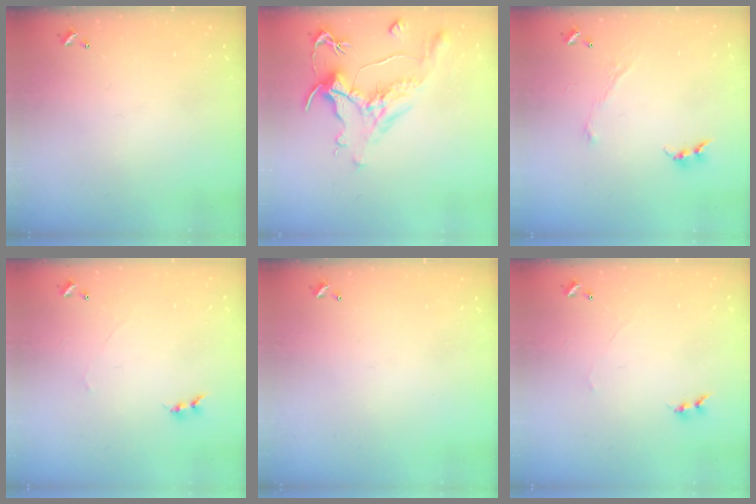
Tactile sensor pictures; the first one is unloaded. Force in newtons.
{"total": 1.1, "press": 0.2, "slide": 1.1}
{"total": 1.1, "press": 1.0, "slide": 0.6}
{"total": 0.0}
{"total": 0.0}
{"total": 0.0}